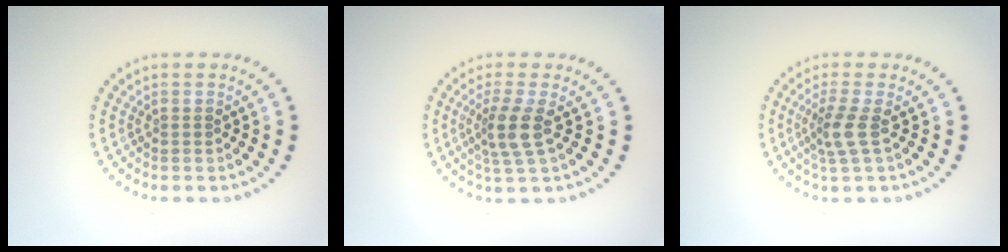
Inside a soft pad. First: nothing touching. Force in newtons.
{"total": 2.9, "press": 2.3, "slide": 1.7}
{"total": 2.4, "press": 1.8, "slide": 1.6}